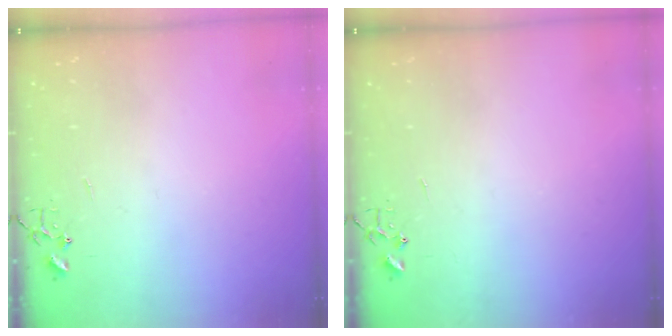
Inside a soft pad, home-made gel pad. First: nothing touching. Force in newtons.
{"total": 0.0}